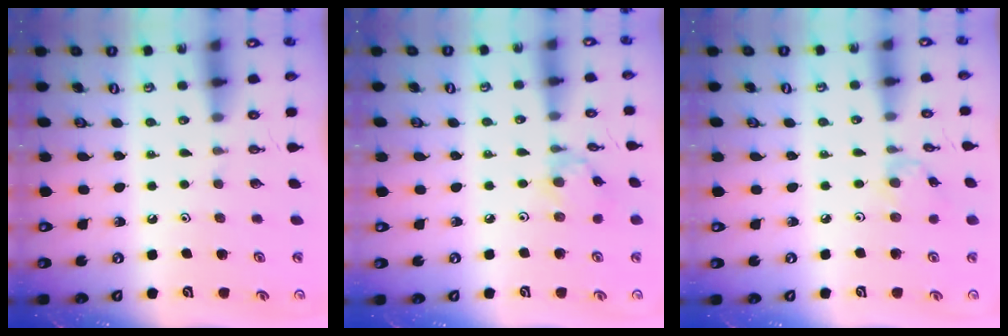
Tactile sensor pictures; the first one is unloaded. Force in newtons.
{"total": 2.4, "press": 2.4, "slide": 0.2}
{"total": 2.1, "press": 2.1, "slide": 0.4}